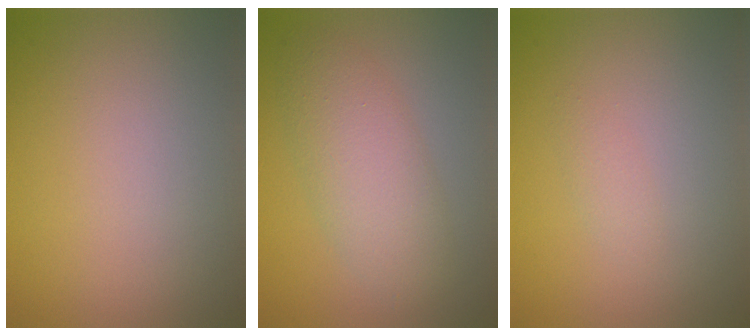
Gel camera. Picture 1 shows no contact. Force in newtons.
{"total": 4.5, "press": 4.5, "slide": 0.2}
{"total": 0.9, "press": 0.9, "slide": 0.1}